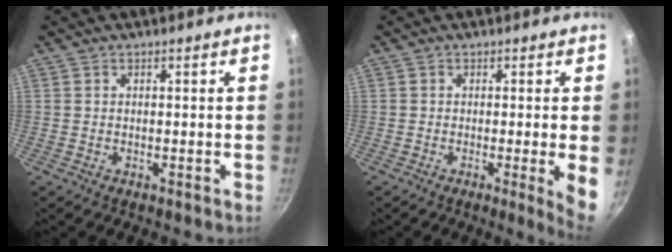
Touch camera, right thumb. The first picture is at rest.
{"total": 5.9, "force": [-0.7, 0.1, 5.9], "torque": [-0.070, -0.011, -0.010]}